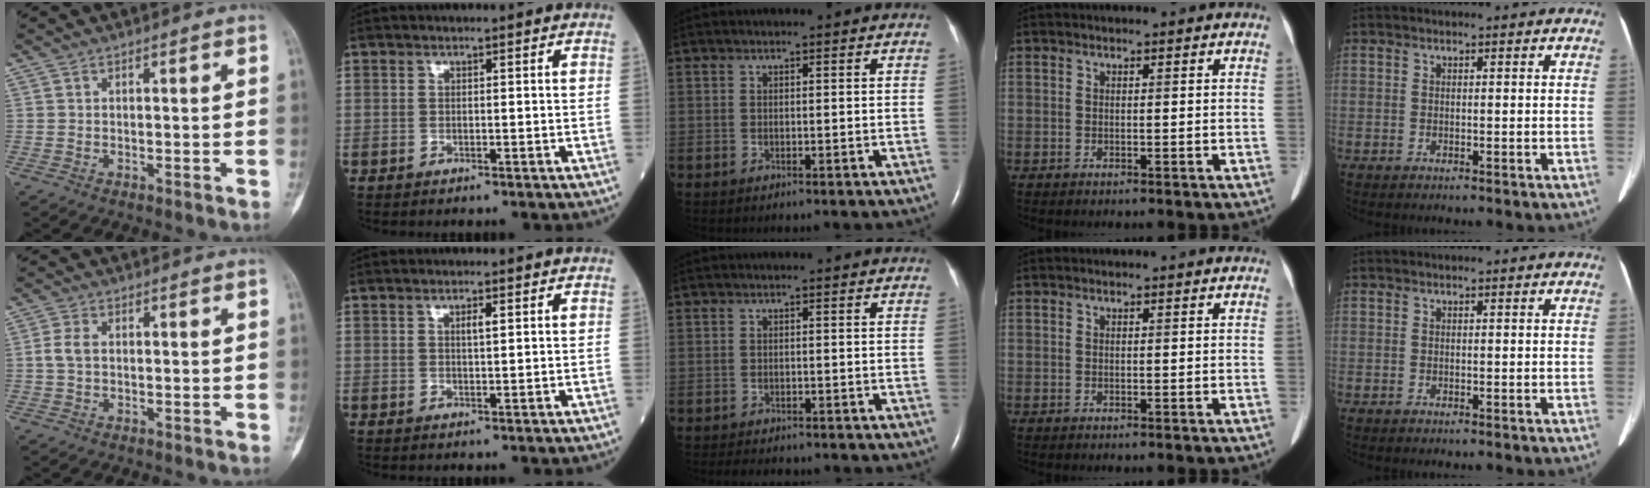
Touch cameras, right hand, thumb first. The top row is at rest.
{"thumb": {"total": 2.9, "force": [0.1, 1.8, 2.3], "torque": [-0.055, 0.006, -0.002]}, "index": {"total": 1.5, "force": [0.6, 0.3, 1.3], "torque": [-0.023, -0.001, 0.008]}, "middle": {"total": 3.7, "force": [-3.2, 1.2, 1.5], "torque": [-0.026, -0.008, -0.039]}}